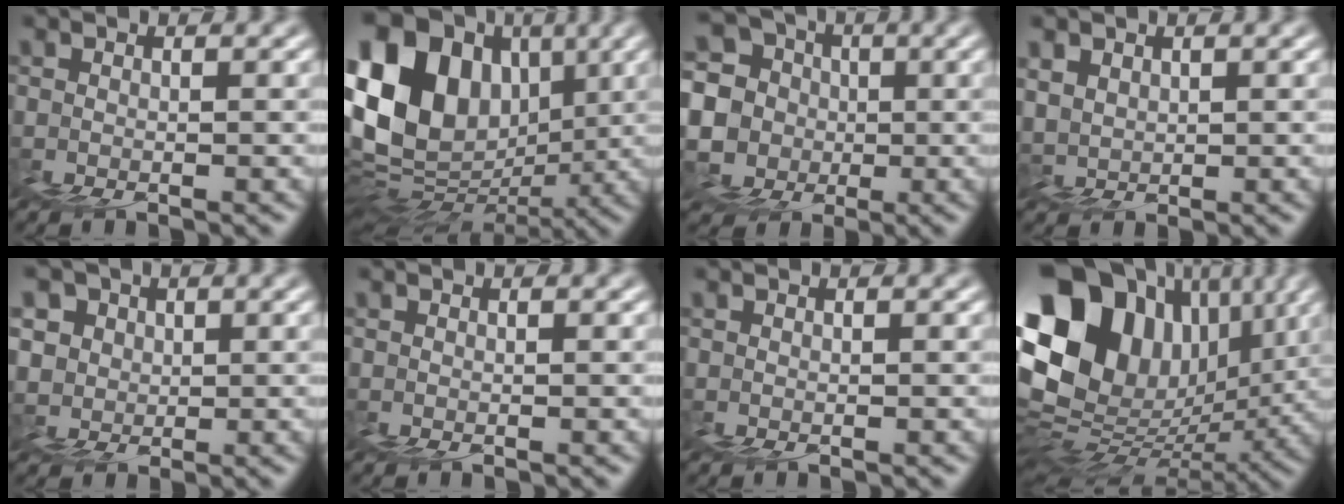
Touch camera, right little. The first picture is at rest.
{"total": 16.2, "force": [5.3, 12.0, 9.6], "torque": [-0.175, 0.039, 0.118]}
{"total": 10.1, "force": [1.9, 9.4, 3.2], "torque": [-0.103, 0.026, 0.019]}
{"total": 2.5, "force": [2.2, 1.1, -0.4], "torque": [0.026, 0.012, 0.053]}
{"total": 6.8, "force": [3.7, 5.3, 2.1], "torque": [-0.024, 0.040, 0.030]}
{"total": 0.0}
{"total": 0.0}
{"total": 17.1, "force": [6.3, 12.4, 10.0], "torque": [-0.186, 0.024, 0.142]}